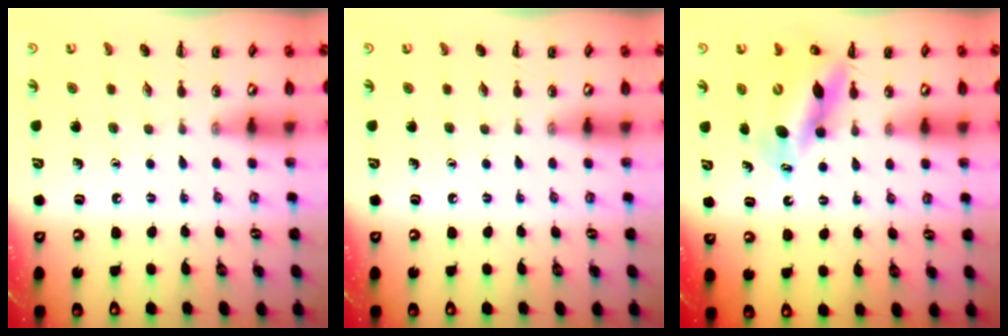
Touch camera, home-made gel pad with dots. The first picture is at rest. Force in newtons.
{"total": 0.0}
{"total": 11.8, "press": 11.4, "slide": 3.0}